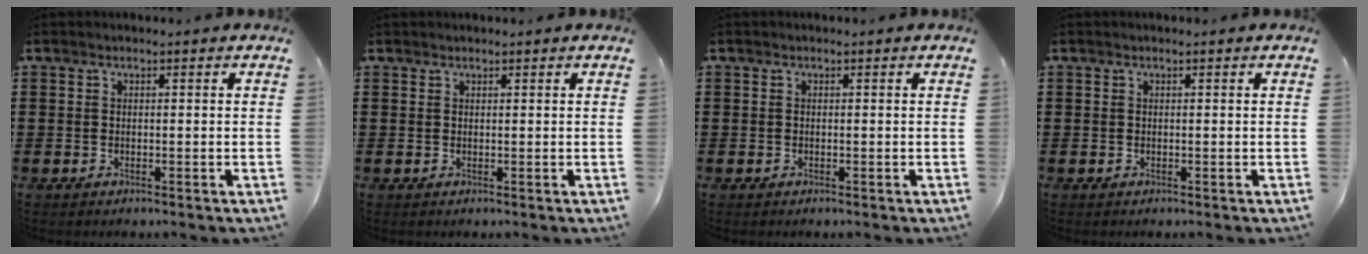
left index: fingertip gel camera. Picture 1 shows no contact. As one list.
[{"total": 0.6, "force": [0.6, 0.2, 0.0], "torque": [-0.002, 0.000, 0.013]}, {"total": 0.0}, {"total": 0.0}]